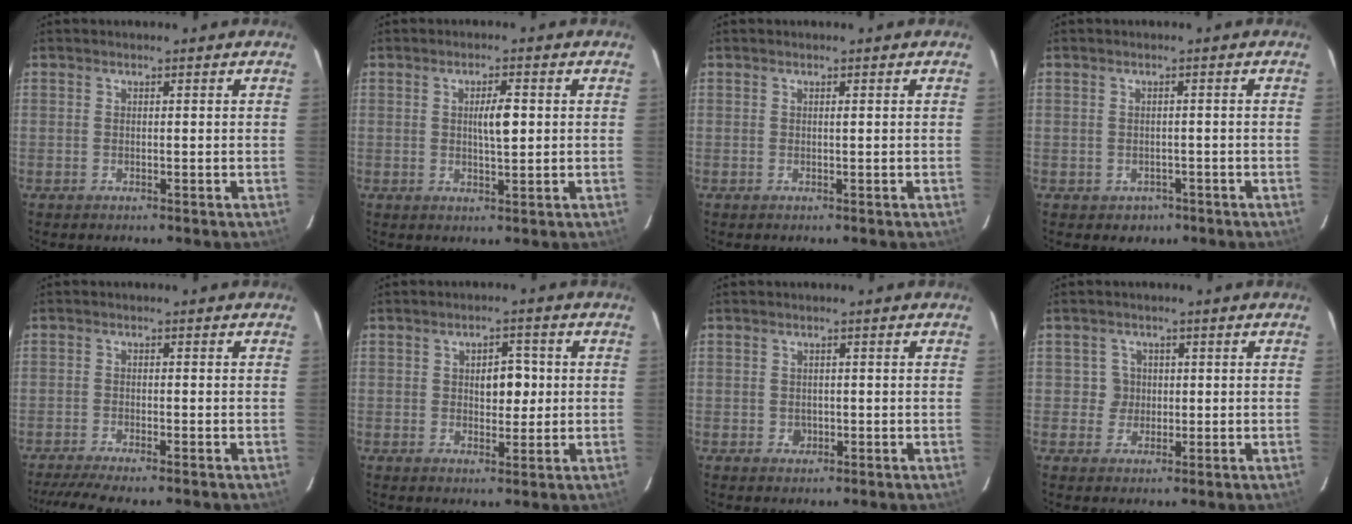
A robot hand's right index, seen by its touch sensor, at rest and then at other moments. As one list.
[{"total": 3.7, "force": [0.5, 0.7, 3.6], "torque": [-0.061, 0.002, 0.007]}, {"total": 0.0}, {"total": 2.4, "force": [-1.2, 2.0, 0.6], "torque": [-0.006, 0.006, -0.009]}, {"total": 8.5, "force": [-7.0, 0.9, 4.6], "torque": [-0.071, -0.012, -0.111]}, {"total": 4.4, "force": [0.5, 2.4, 3.7], "torque": [-0.050, 0.007, 0.012]}, {"total": 1.2, "force": [-0.3, 1.1, 0.5], "torque": [-0.009, 0.003, 0.000]}, {"total": 2.8, "force": [0.3, 2.8, -0.1], "torque": [0.011, 0.007, 0.002]}]